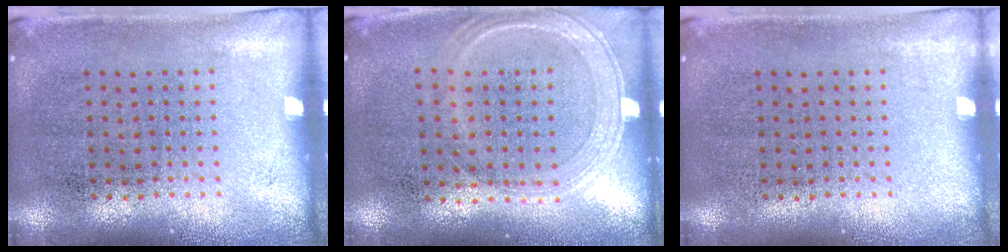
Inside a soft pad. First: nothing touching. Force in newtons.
{"total": 0.6, "press": 0.5, "slide": 0.2}
{"total": 0.0}